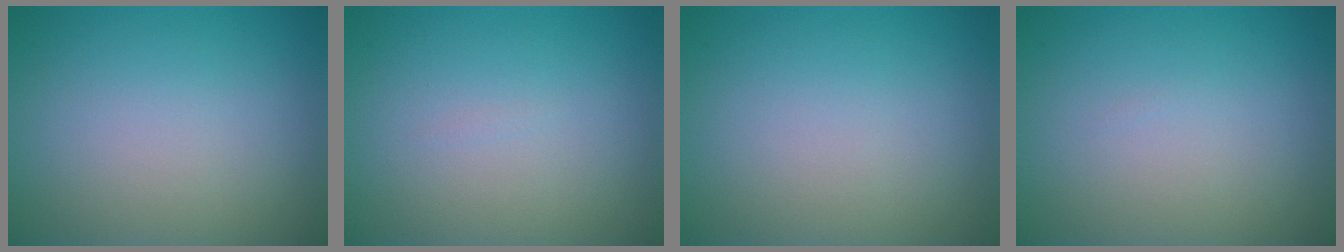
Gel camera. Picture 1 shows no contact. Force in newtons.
{"total": 0.0}
{"total": 0.0}
{"total": 0.0}